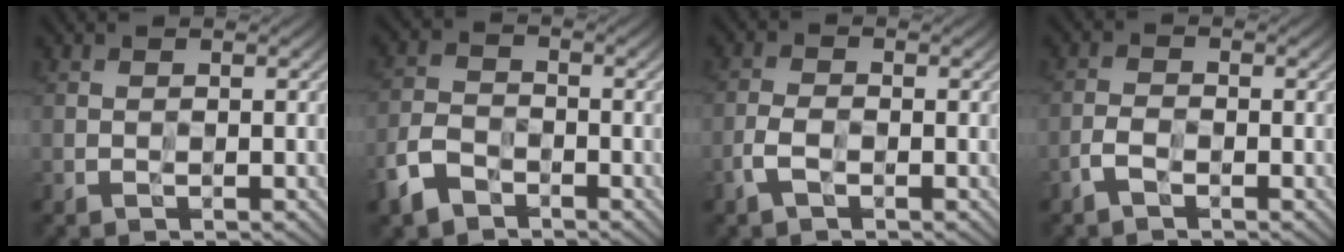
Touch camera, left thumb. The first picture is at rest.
{"total": 5.3, "force": [-4.1, 3.0, 1.6], "torque": [-0.036, -0.006, -0.088]}
{"total": 3.4, "force": [-2.1, 1.7, 2.0], "torque": [-0.045, -0.005, -0.045]}
{"total": 2.6, "force": [-2.1, 1.2, 1.0], "torque": [-0.018, -0.002, -0.046]}